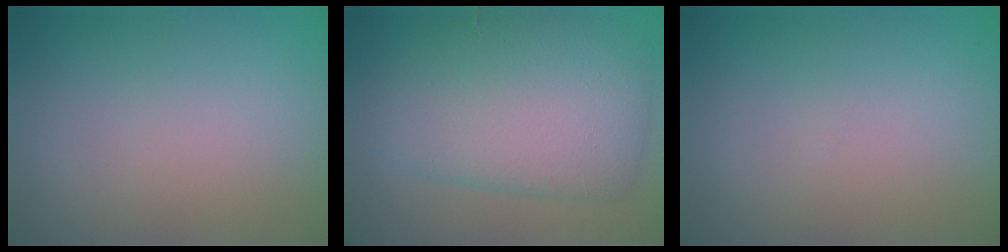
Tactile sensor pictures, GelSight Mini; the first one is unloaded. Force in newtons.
{"total": 7.9, "press": 7.9, "slide": 0.2}
{"total": 0.0}